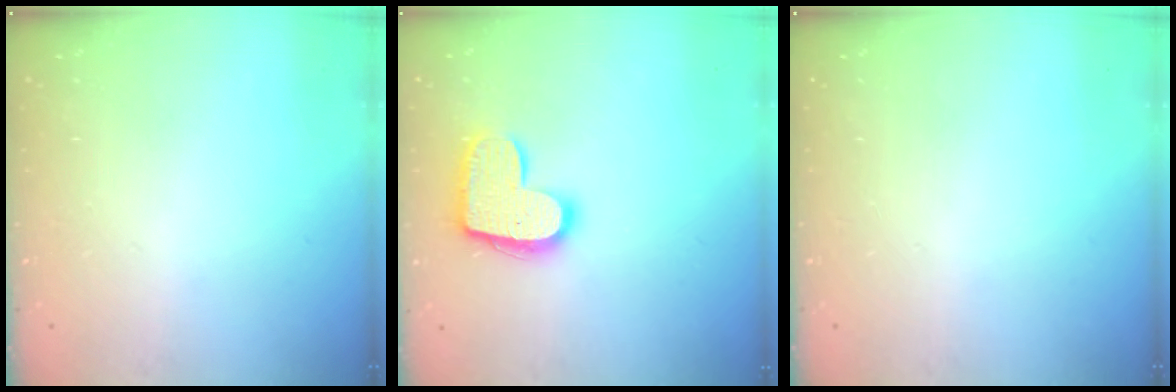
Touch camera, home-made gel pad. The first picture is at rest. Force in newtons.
{"total": 14.5, "press": 14.5, "slide": 0.7}
{"total": 0.0}